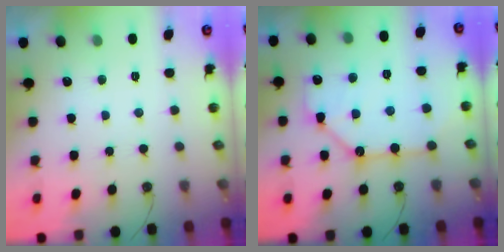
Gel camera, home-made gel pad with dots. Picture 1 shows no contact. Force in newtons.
{"total": 12.8, "press": 12.8, "slide": 1.2}